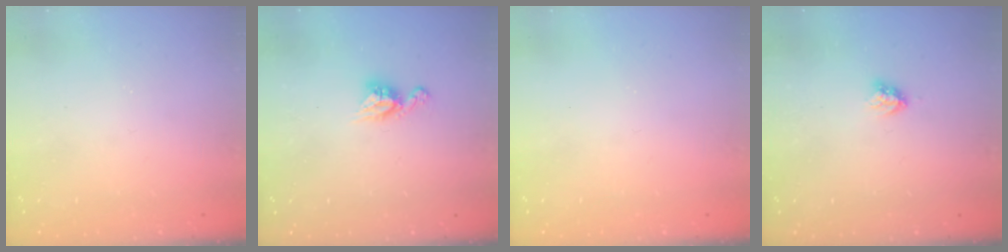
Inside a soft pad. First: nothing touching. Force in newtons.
{"total": 6.7, "press": 6.7, "slide": 0.4}
{"total": 0.0}
{"total": 3.1, "press": 3.1, "slide": 0.3}